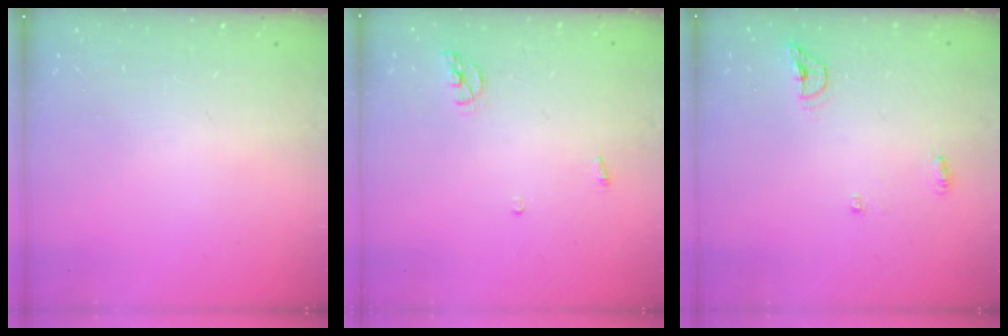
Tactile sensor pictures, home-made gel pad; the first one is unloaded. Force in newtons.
{"total": 5.5, "press": 5.5, "slide": 0.2}
{"total": 5.9, "press": 5.8, "slide": 1.0}